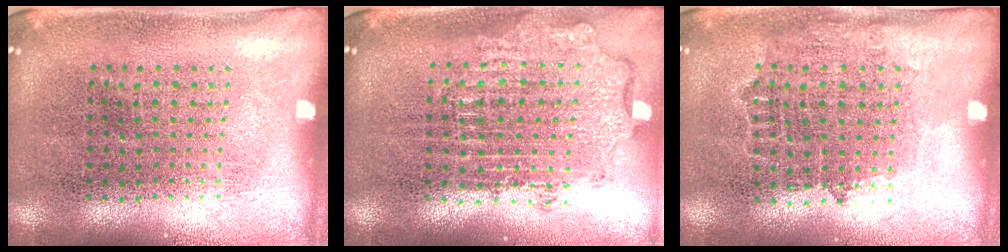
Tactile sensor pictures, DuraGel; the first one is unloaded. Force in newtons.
{"total": 1.9, "press": 1.4, "slide": 1.2}
{"total": 0.8, "press": 0.7, "slide": 0.3}